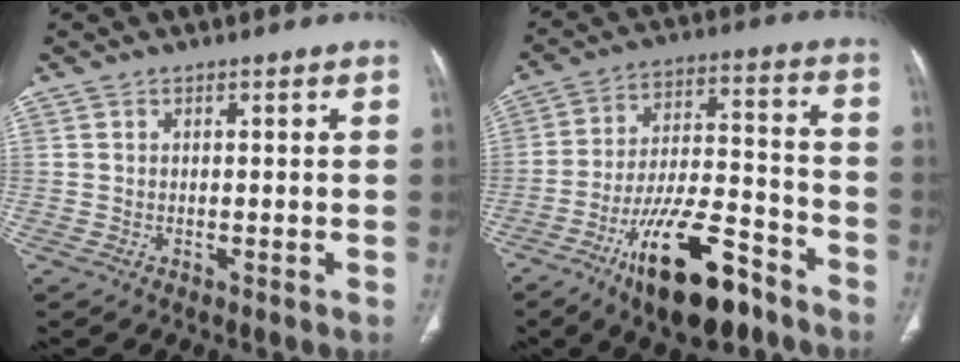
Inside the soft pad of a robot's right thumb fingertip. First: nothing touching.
{"total": 18.5, "force": [-11.3, 6.8, 13.0], "torque": [-0.209, 0.074, -0.186]}